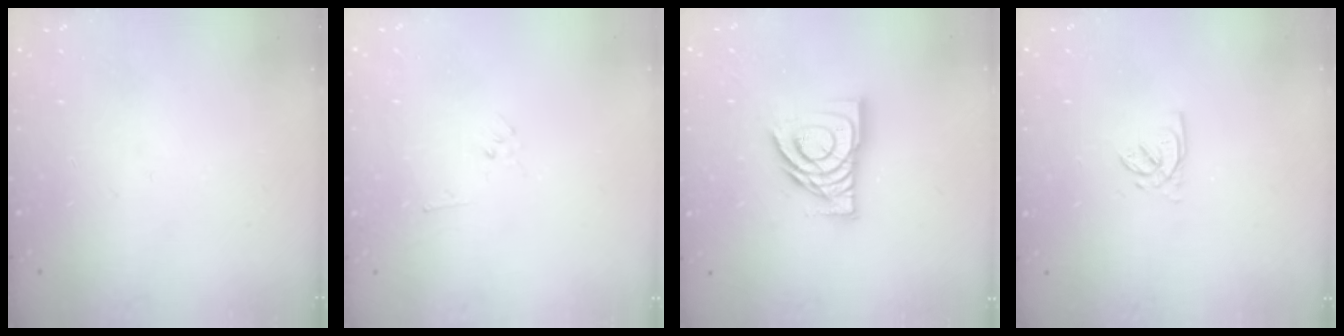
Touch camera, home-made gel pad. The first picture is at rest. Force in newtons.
{"total": 3.5, "press": 3.4, "slide": 0.8}
{"total": 13.3, "press": 13.3, "slide": 1.2}
{"total": 2.2, "press": 2.2, "slide": 0.3}